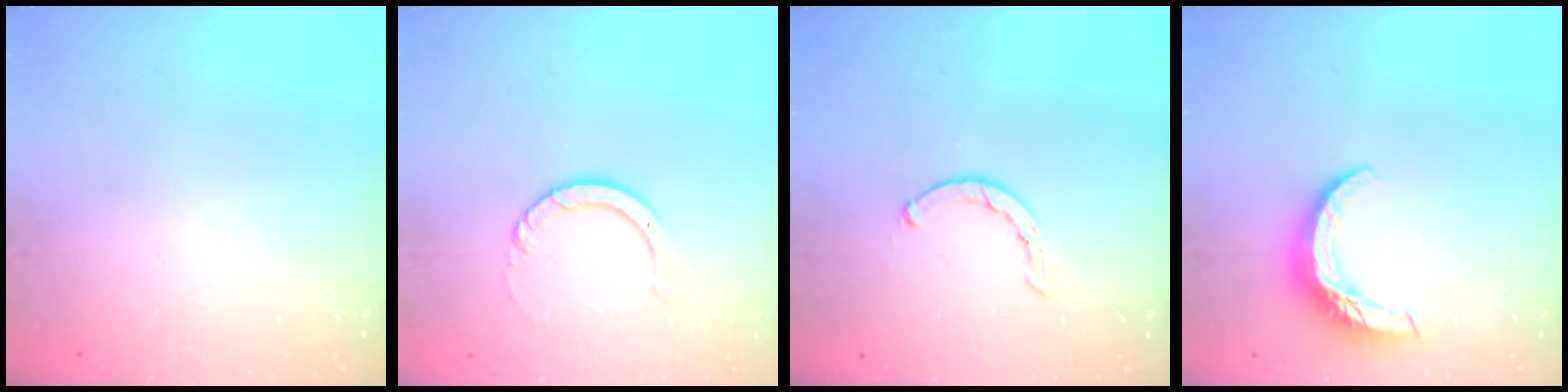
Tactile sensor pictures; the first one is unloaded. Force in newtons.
{"total": 3.6, "press": 3.6, "slide": 0.4}
{"total": 0.5, "press": 0.5, "slide": 0.2}
{"total": 8.6, "press": 8.5, "slide": 0.8}